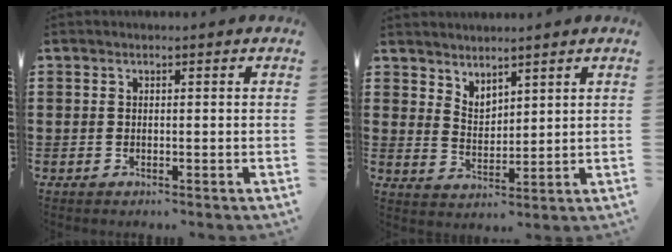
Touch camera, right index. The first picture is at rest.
{"total": 3.1, "force": [3.0, 0.9, -0.3], "torque": [-0.006, -0.005, 0.059]}